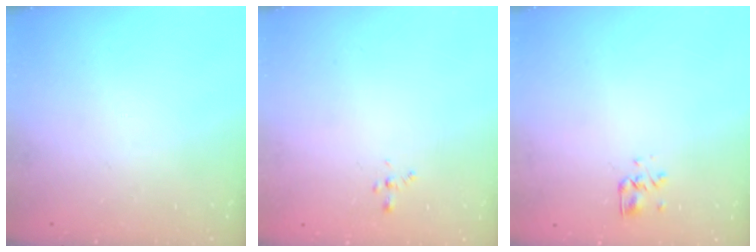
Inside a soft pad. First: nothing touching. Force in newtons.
{"total": 0.7, "press": 0.6, "slide": 0.4}
{"total": 2.7, "press": 2.4, "slide": 1.2}